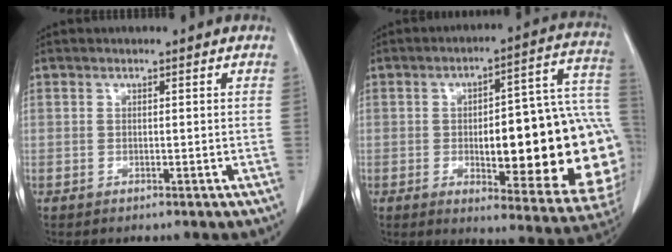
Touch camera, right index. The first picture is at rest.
{"total": 26.6, "force": [-2.8, 6.3, 25.7], "torque": [-0.249, 0.029, -0.022]}